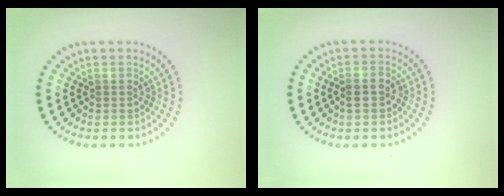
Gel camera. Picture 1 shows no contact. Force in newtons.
{"total": 1.4, "press": 1.4, "slide": 0.4}